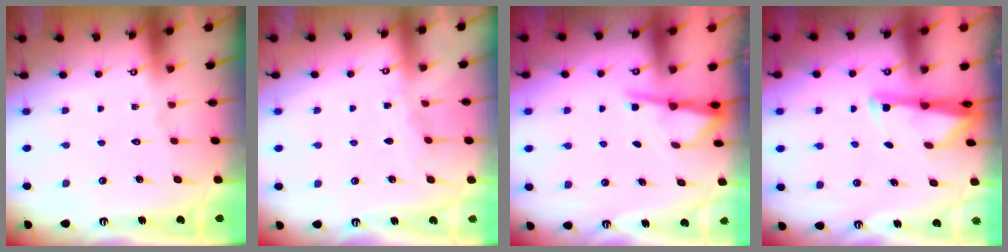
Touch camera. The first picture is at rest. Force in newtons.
{"total": 3.7, "press": 3.6, "slide": 0.5}
{"total": 2.4, "press": 2.4, "slide": 0.3}
{"total": 2.9, "press": 2.9, "slide": 0.4}